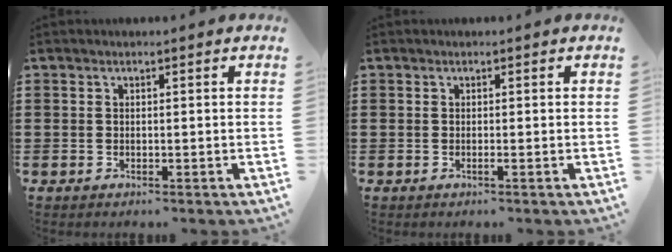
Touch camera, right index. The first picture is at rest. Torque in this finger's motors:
{"motor_torque": [0.04, -0.06, -0.05, 0.01]}